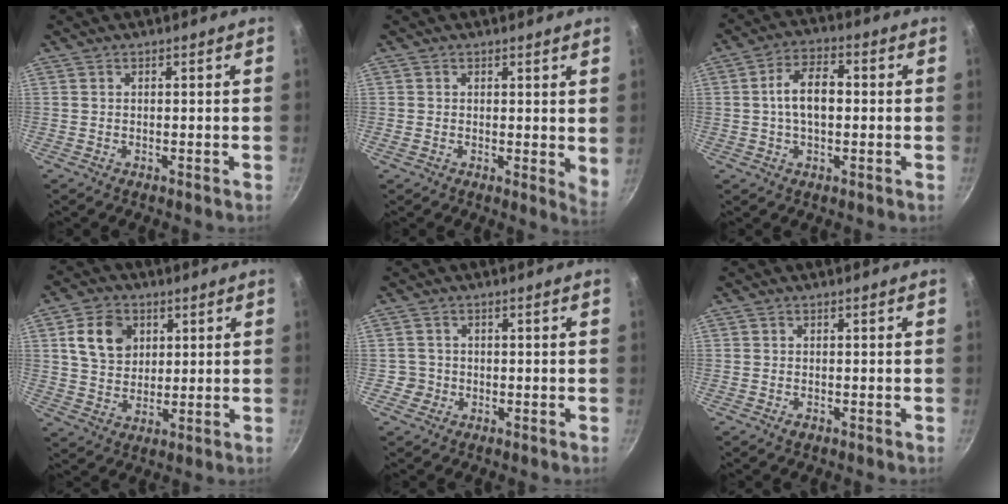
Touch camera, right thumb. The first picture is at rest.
{"total": 4.5, "force": [0.9, 2.4, 3.7], "torque": [-0.040, -0.009, 0.008]}
{"total": 8.4, "force": [0.3, 4.8, 6.9], "torque": [-0.109, 0.025, -0.003]}
{"total": 9.9, "force": [3.2, 7.6, 5.5], "torque": [-0.074, -0.004, 0.056]}
{"total": 2.6, "force": [-0.6, 2.5, 0.1], "torque": [0.016, 0.014, -0.007]}
{"total": 1.2, "force": [-0.7, 0.9, 0.6], "torque": [-0.008, 0.001, -0.011]}